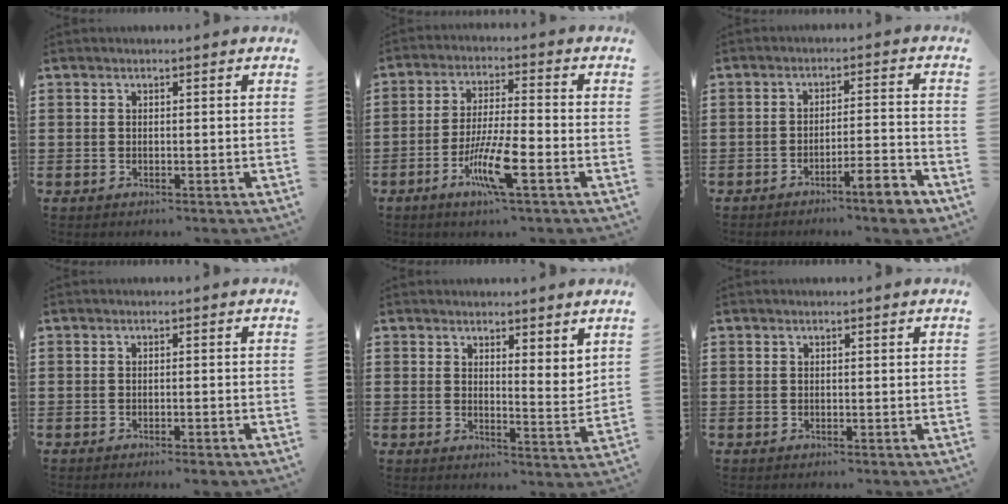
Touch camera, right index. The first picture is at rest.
{"total": 8.7, "force": [-3.9, 1.1, 7.7], "torque": [-0.155, -0.011, -0.074]}
{"total": 5.9, "force": [-4.8, 0.1, 3.4], "torque": [-0.052, -0.007, -0.087]}
{"total": 1.1, "force": [-1.0, -0.2, 0.4], "torque": [-0.009, -0.002, -0.019]}
{"total": 3.2, "force": [3.0, 0.6, 0.6], "torque": [-0.021, -0.005, 0.058]}
{"total": 0.0}